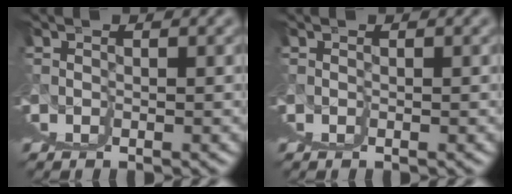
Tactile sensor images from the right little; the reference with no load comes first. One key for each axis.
{"total": 0.0}